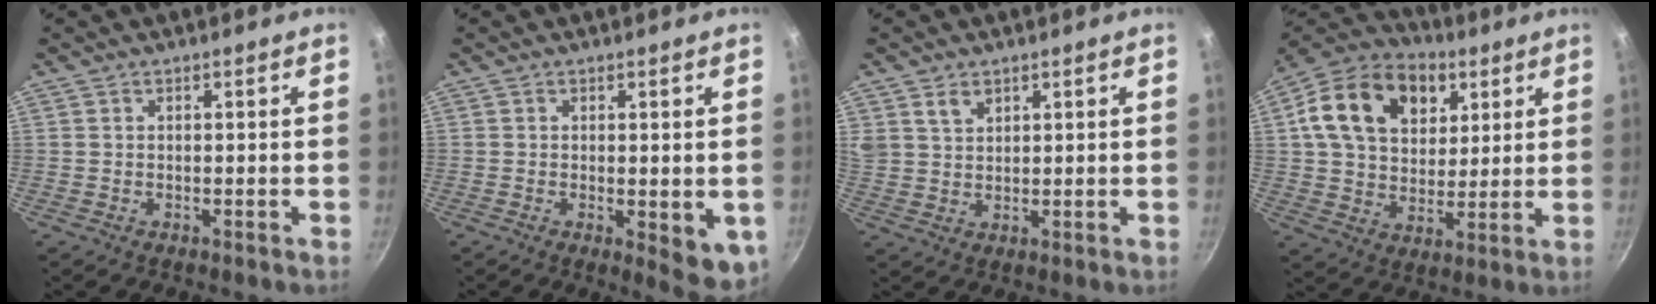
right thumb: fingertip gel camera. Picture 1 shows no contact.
{"total": 6.8, "force": [-1.0, 2.7, 6.1], "torque": [-0.064, -0.009, -0.008]}
{"total": 4.4, "force": [2.6, 3.0, 2.0], "torque": [-0.027, -0.006, 0.053]}
{"total": 20.3, "force": [7.2, 14.5, 12.2], "torque": [-0.190, 0.000, 0.114]}